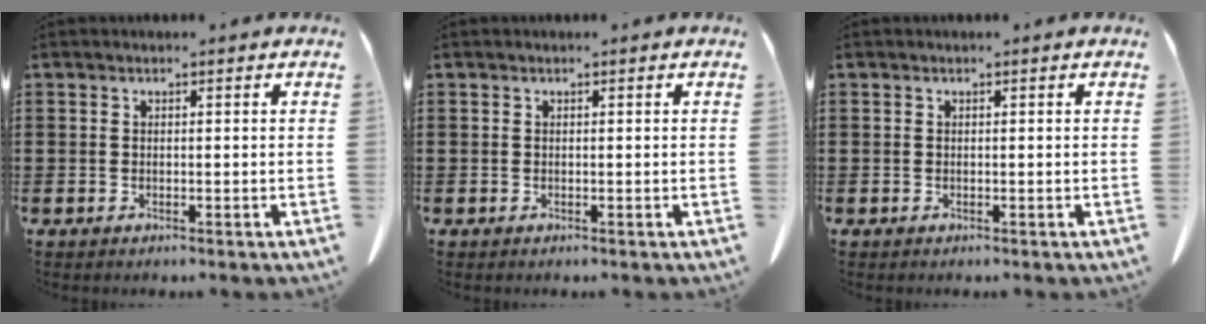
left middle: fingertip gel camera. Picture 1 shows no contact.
{"total": 0.0}
{"total": 0.0}